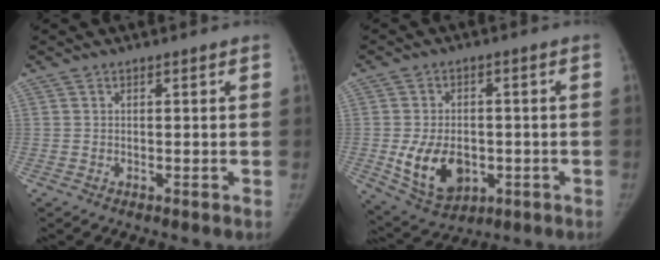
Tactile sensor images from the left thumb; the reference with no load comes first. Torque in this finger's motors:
{"motor_torque": [-0.49, 0.92, 0.51, -0.45, 0.20]}